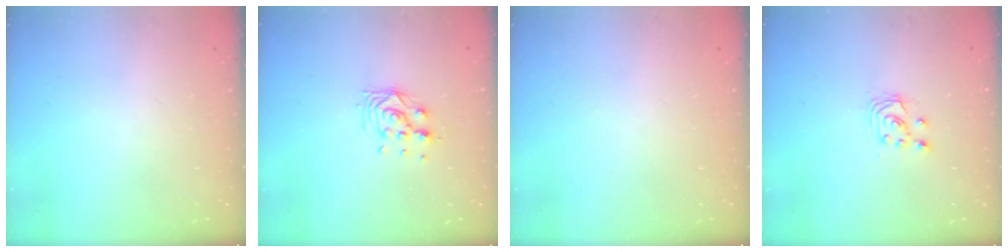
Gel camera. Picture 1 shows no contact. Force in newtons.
{"total": 8.8, "press": 8.8, "slide": 0.7}
{"total": 0.0}
{"total": 2.9, "press": 2.9, "slide": 0.2}